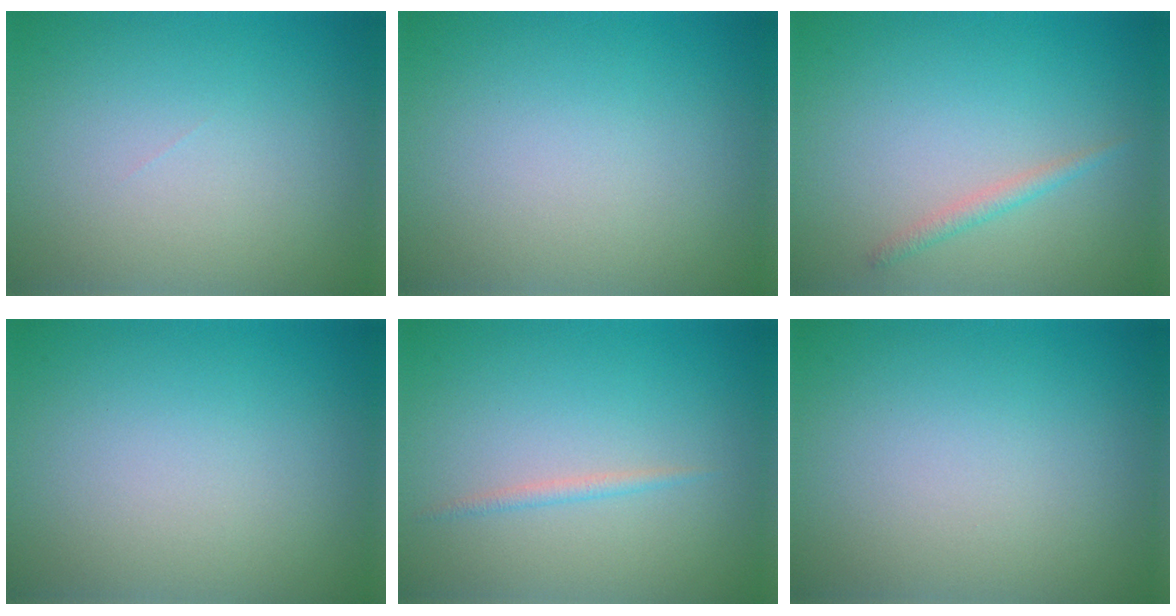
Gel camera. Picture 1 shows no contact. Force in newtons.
{"total": 0.0}
{"total": 1.2, "press": 1.1, "slide": 0.0}
{"total": 0.0}
{"total": 0.8, "press": 0.8, "slide": 0.0}
{"total": 0.0}